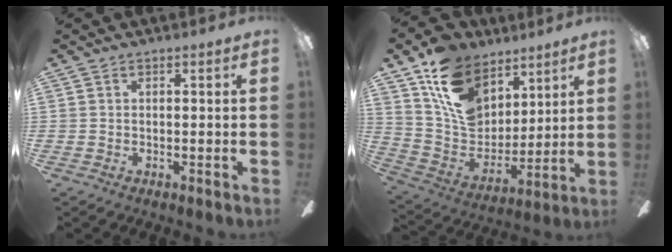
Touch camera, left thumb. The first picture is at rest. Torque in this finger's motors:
{"motor_torque": [2.02, 1.64, 1.41, -1.36, 0.11]}